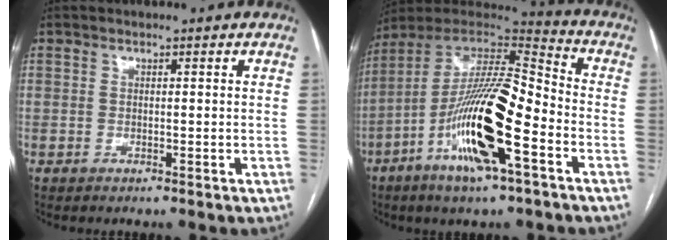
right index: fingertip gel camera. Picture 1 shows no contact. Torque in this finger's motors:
{"motor_torque": [1.29, -0.72, 0.93, 0.21]}